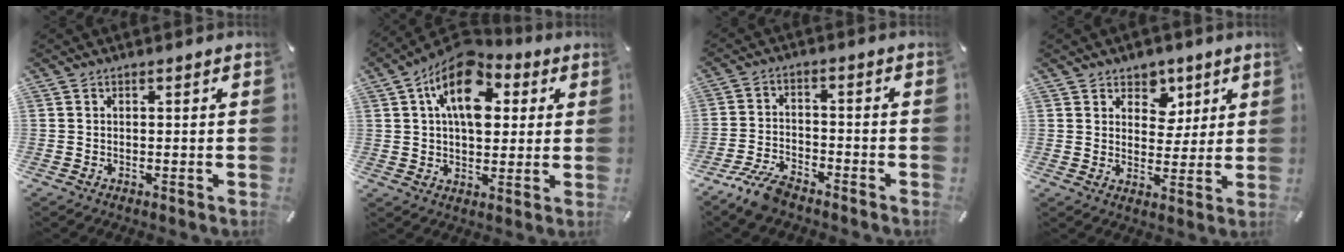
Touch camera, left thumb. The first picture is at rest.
{"total": 15.3, "force": [5.2, 9.9, 10.5], "torque": [-0.162, -0.015, 0.090]}
{"total": 6.9, "force": [-5.7, 2.3, 3.2], "torque": [-0.076, 0.020, -0.111]}
{"total": 6.7, "force": [3.2, 5.6, 1.8], "torque": [-0.011, -0.018, 0.053]}